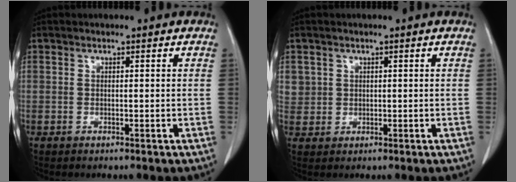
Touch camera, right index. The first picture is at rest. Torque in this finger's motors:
{"motor_torque": [0.15, -0.14, 0.02, 0.00]}